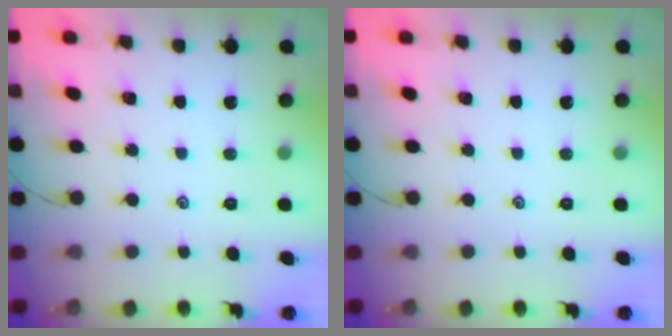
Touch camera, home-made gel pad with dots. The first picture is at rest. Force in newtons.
{"total": 0.0}